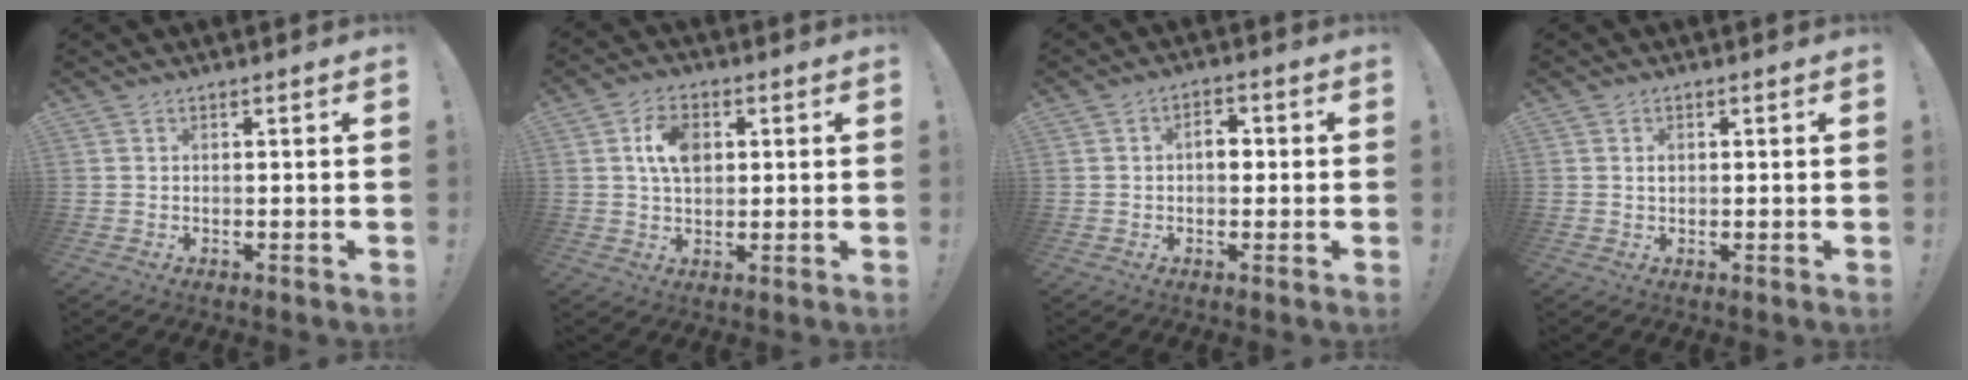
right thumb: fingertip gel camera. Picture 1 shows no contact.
{"total": 8.2, "force": [1.9, 5.4, 5.8], "torque": [-0.084, 0.003, 0.035]}
{"total": 4.5, "force": [-0.1, 3.1, 3.3], "torque": [-0.047, 0.010, -0.007]}
{"total": 1.0, "force": [0.0, 0.8, 0.5], "torque": [-0.001, 0.001, -0.002]}